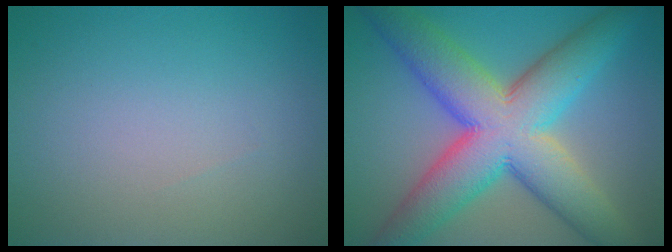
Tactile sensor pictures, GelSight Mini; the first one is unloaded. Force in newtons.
{"total": 12.2, "press": 12.2, "slide": 0.2}